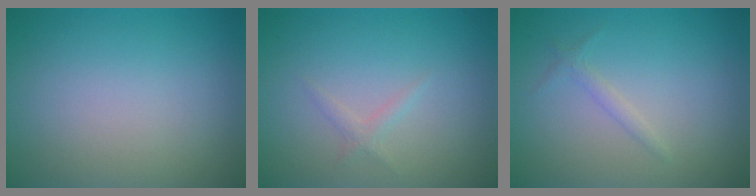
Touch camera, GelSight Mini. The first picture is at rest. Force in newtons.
{"total": 0.9, "press": 0.9, "slide": 0.0}
{"total": 0.9, "press": 0.9, "slide": 0.1}